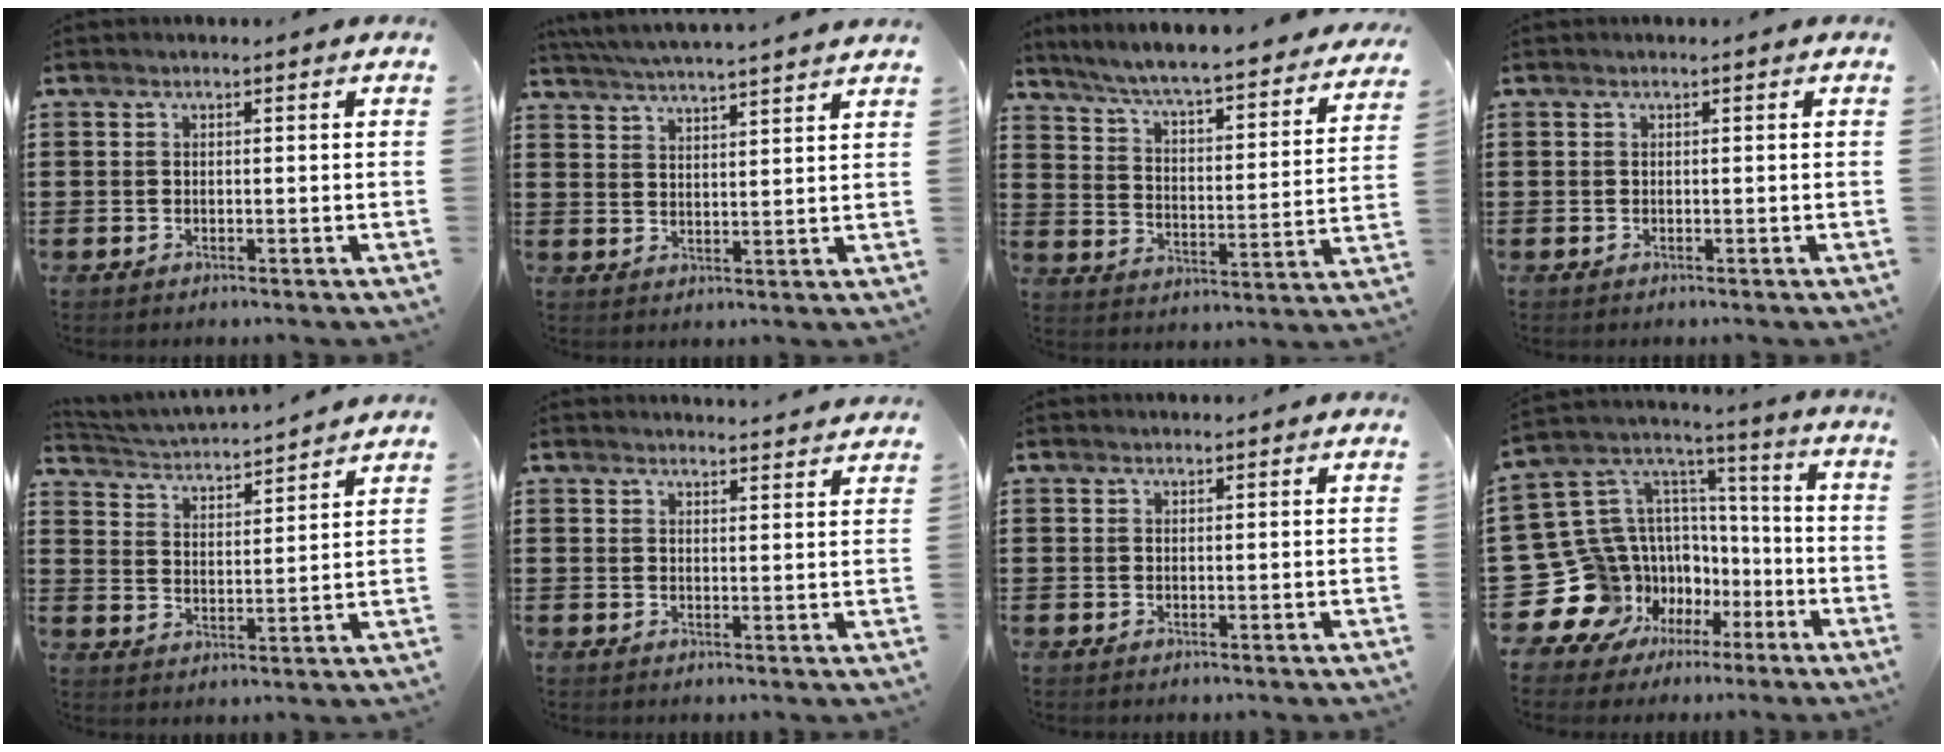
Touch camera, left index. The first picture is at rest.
{"total": 4.9, "force": [4.7, -0.8, 0.9], "torque": [-0.035, -0.024, 0.083]}
{"total": 5.5, "force": [5.1, -0.4, 2.2], "torque": [-0.066, -0.048, 0.080]}
{"total": 0.0}
{"total": 3.4, "force": [3.4, -0.3, 0.3], "torque": [-0.026, -0.033, 0.052]}
{"total": 2.6, "force": [2.6, -0.3, 0.0], "torque": [0.001, -0.013, 0.047]}
{"total": 0.6, "force": [0.6, 0.1, 0.1], "torque": [-0.004, 0.000, 0.013]}
{"total": 14.8, "force": [-5.3, 13.4, 3.4], "torque": [-0.134, -0.029, -0.048]}